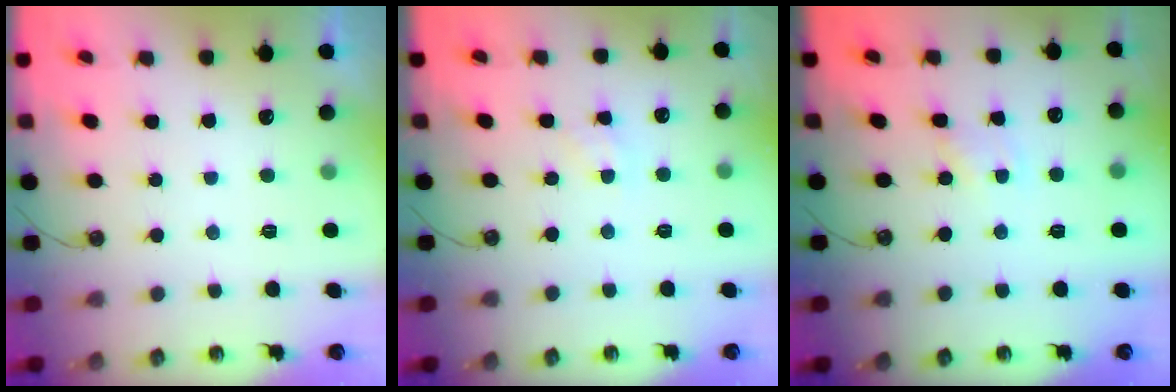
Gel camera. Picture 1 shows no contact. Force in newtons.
{"total": 1.8, "press": 1.8, "slide": 0.2}
{"total": 0.6, "press": 0.6, "slide": 0.1}